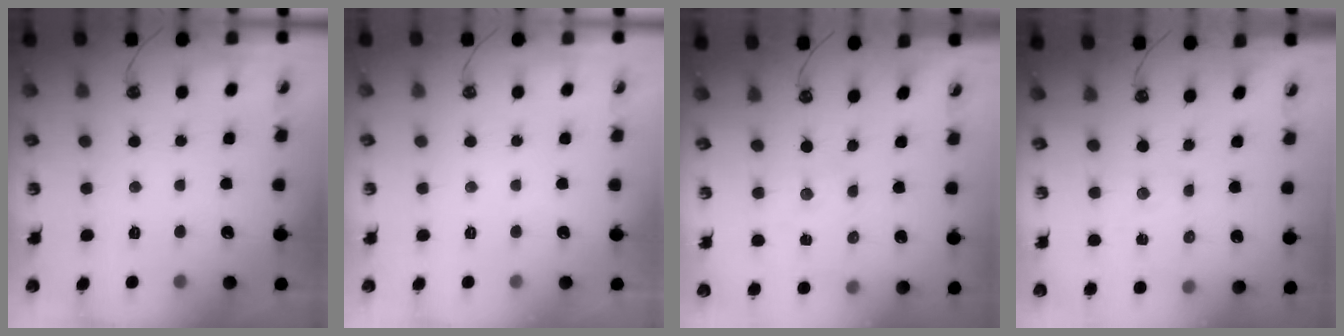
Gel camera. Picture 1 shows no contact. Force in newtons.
{"total": 0.0}
{"total": 1.8, "press": 1.7, "slide": 0.3}
{"total": 2.2, "press": 2.2, "slide": 0.4}